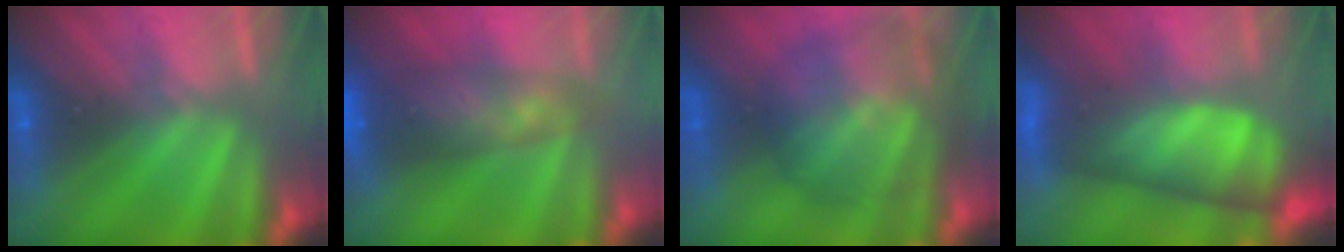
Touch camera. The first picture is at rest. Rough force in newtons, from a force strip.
{"total": 8.6}
{"total": 7.4}
{"total": 7.9}